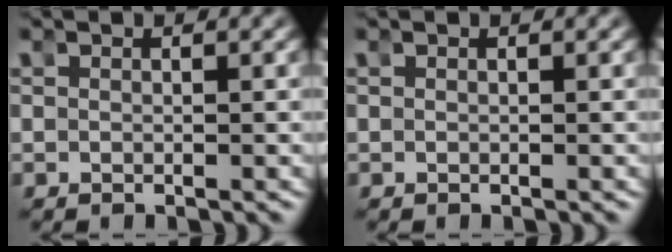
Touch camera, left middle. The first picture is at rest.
{"total": 0.0}